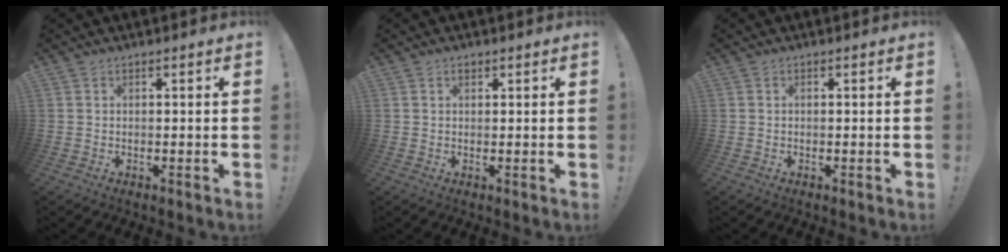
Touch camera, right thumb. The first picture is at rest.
{"total": 1.1, "force": [0.7, 0.6, 0.5], "torque": [-0.011, 0.002, 0.012]}
{"total": 0.0}